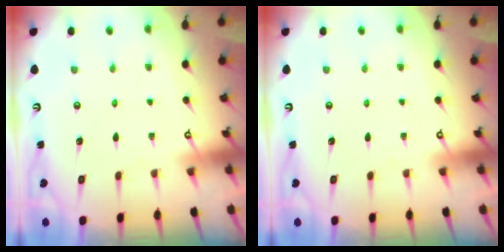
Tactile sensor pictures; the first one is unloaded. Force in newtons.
{"total": 0.0}